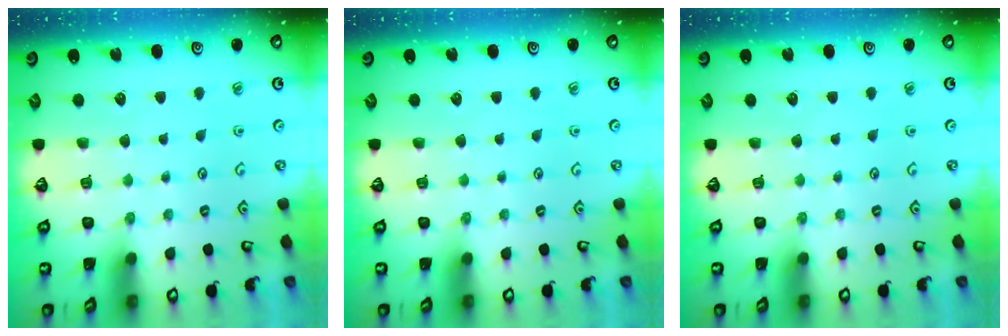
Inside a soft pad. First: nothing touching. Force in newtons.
{"total": 0.0}
{"total": 0.0}